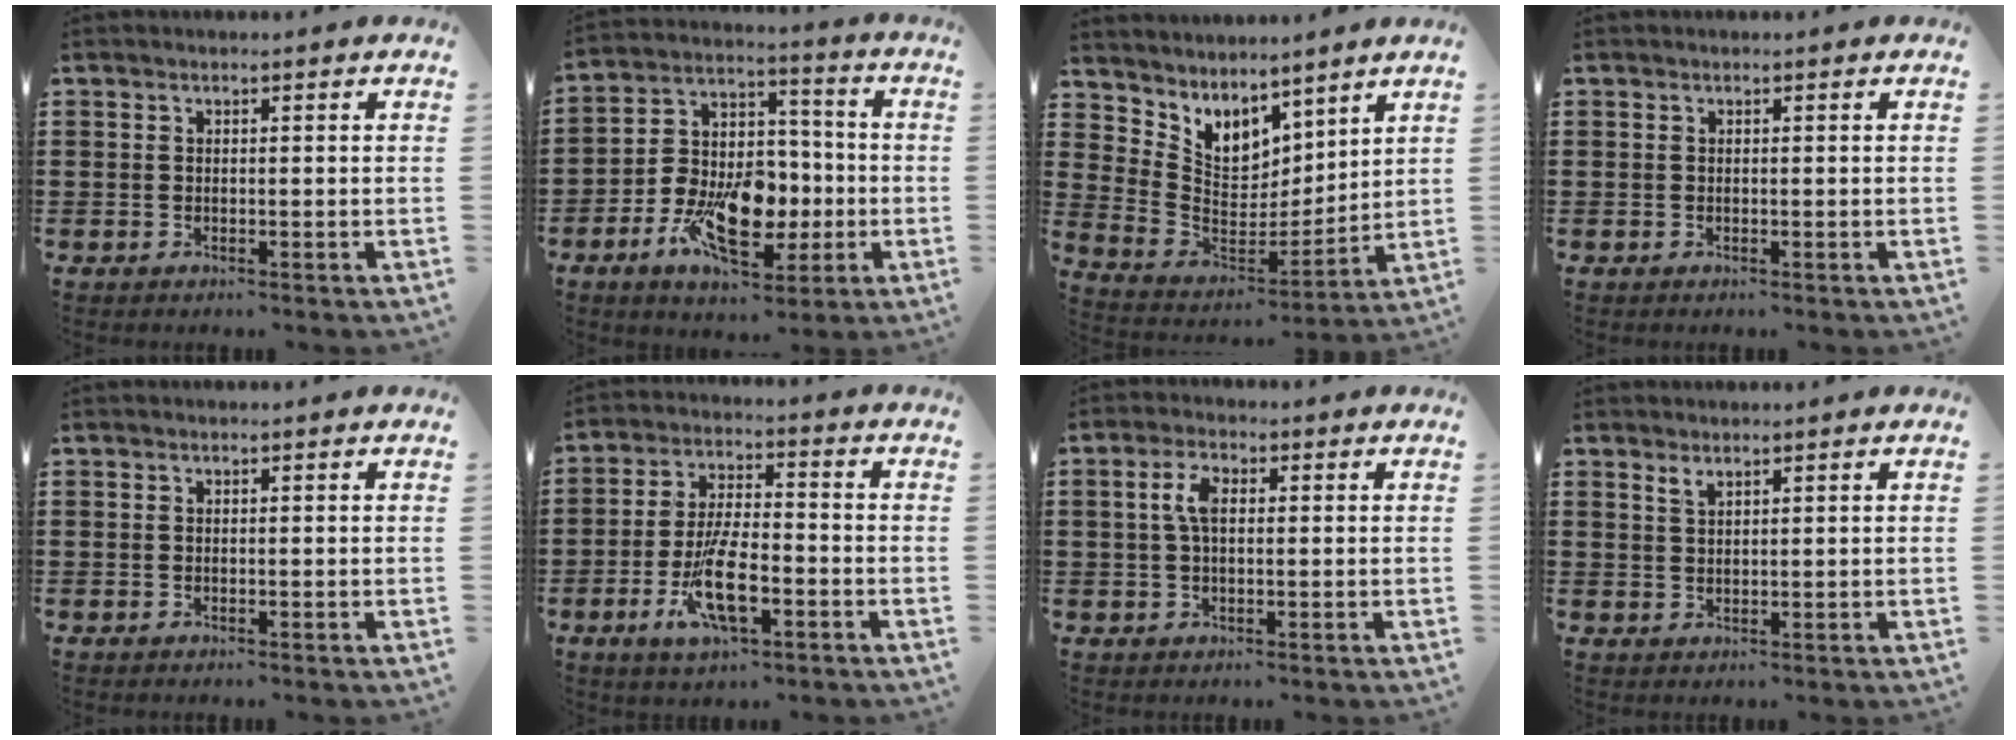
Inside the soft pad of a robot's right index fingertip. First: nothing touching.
{"total": 12.7, "force": [-4.0, 8.0, 9.0], "torque": [-0.186, 0.011, -0.067]}
{"total": 6.0, "force": [4.7, 3.7, 0.3], "torque": [-0.052, -0.055, 0.087]}
{"total": 0.0}
{"total": 0.0}
{"total": 10.1, "force": [-3.8, 3.4, 8.7], "torque": [-0.183, -0.010, -0.070]}
{"total": 4.1, "force": [0.6, 1.9, 3.6], "torque": [-0.082, 0.009, 0.004]}
{"total": 1.5, "force": [1.2, 0.4, 0.7], "torque": [-0.016, 0.001, 0.021]}